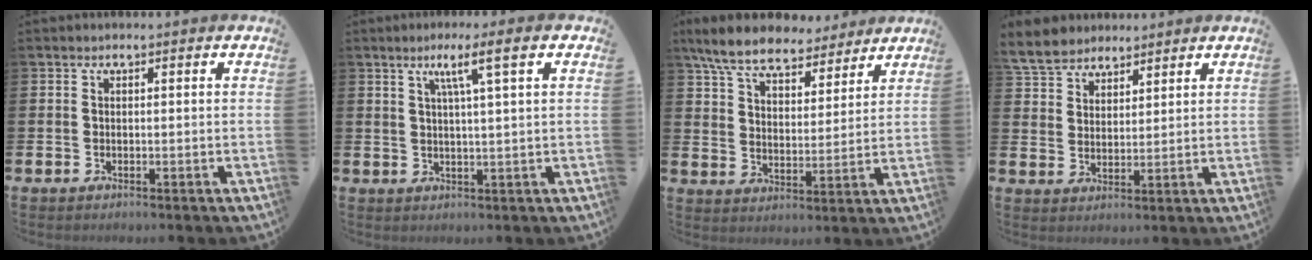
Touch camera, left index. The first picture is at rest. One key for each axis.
{"total": 4.5, "fx": 2.2, "fy": -0.2, "fz": 4.0, "tx": -0.082, "ty": 0.001, "tz": 0.031}
{"total": 7.8, "fx": 7.1, "fy": 2.2, "fz": 2.4, "tx": -0.086, "ty": -0.034, "tz": 0.130}
{"total": 5.8, "fx": 5.4, "fy": 1.9, "fz": 0.5, "tx": -0.041, "ty": -0.014, "tz": 0.103}